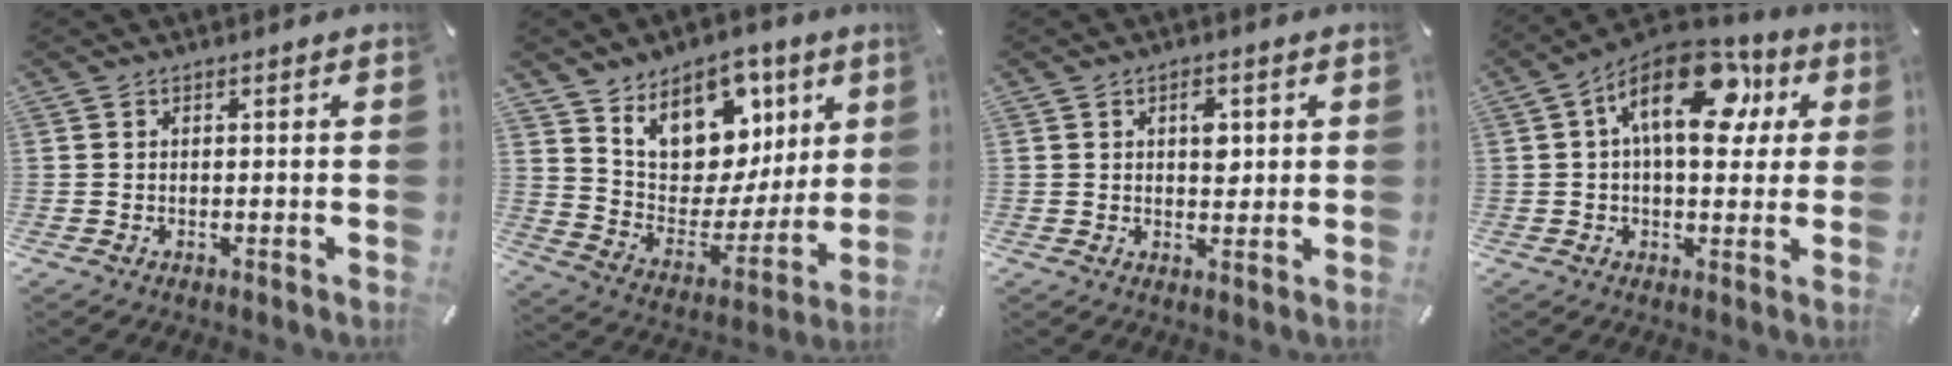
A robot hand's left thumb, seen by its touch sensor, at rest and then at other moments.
{"total": 14.5, "force": [9.1, 10.1, 5.1], "torque": [-0.075, -0.082, 0.166]}
{"total": 4.1, "force": [1.0, 2.7, 2.9], "torque": [-0.020, -0.008, 0.007]}
{"total": 18.8, "force": [6.1, 10.3, 14.5], "torque": [-0.217, -0.020, 0.103]}